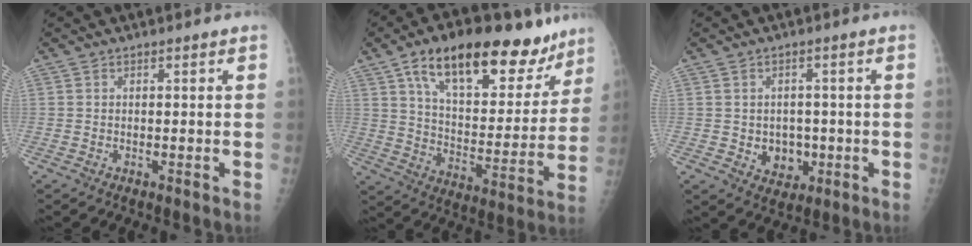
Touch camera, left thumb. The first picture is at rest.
{"total": 25.4, "force": [15.6, 11.5, 16.4], "torque": [-0.203, -0.038, 0.248]}
{"total": 5.6, "force": [-0.9, 4.7, 2.9], "torque": [-0.013, 0.004, -0.001]}